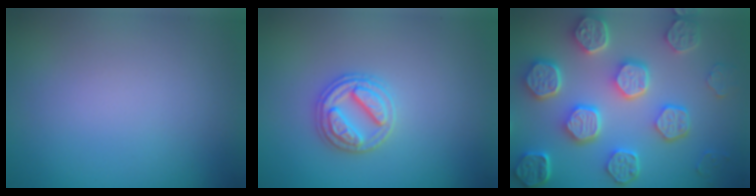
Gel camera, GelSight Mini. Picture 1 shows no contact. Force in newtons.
{"total": 2.9, "press": 2.8, "slide": 0.4}
{"total": 8.5, "press": 6.6, "slide": 5.3}